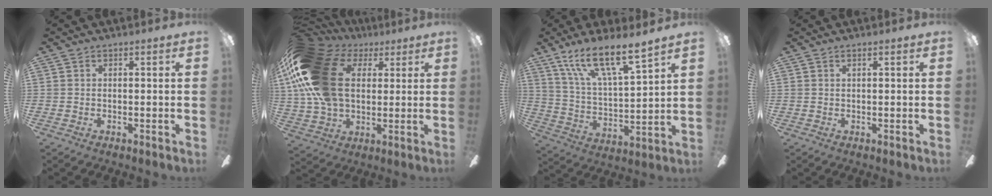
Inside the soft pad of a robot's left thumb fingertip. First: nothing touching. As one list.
[{"total": 24.3, "force": [5.3, 16.6, 17.0], "torque": [-0.367, 0.000, 0.095]}, {"total": 15.2, "force": [12.2, 2.7, 8.7], "torque": [-0.175, -0.076, 0.211]}, {"total": 0.8, "force": [0.4, 0.2, 0.6], "torque": [-0.013, 0.002, 0.008]}]